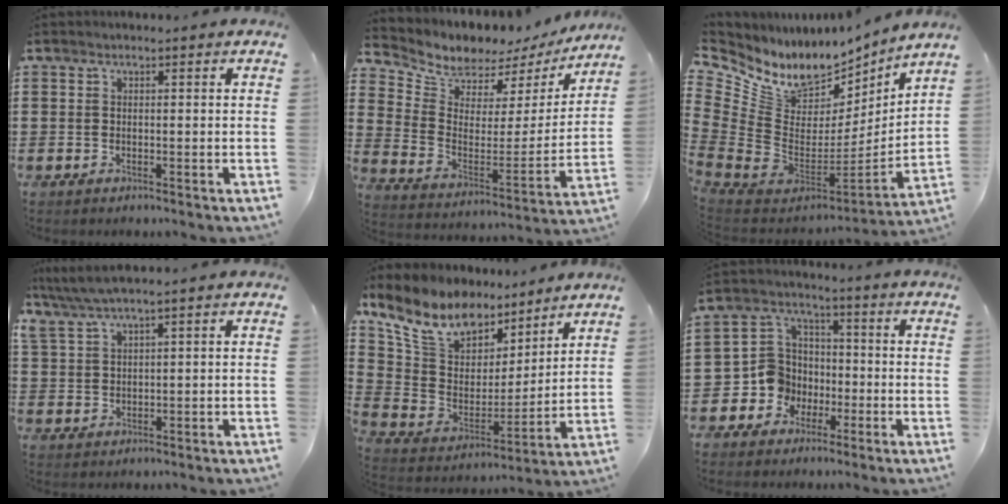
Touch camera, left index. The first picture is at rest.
{"total": 5.6, "force": [5.2, 2.2, 0.1], "torque": [-0.040, -0.042, 0.089]}
{"total": 10.1, "force": [6.8, 6.2, 4.2], "torque": [-0.122, -0.072, 0.119]}
{"total": 2.8, "force": [2.1, 0.2, 2.0], "torque": [-0.045, -0.002, 0.036]}
{"total": 10.6, "force": [8.9, 4.8, 3.3], "torque": [-0.118, -0.051, 0.163]}
{"total": 7.5, "force": [-2.1, 7.0, 1.7], "torque": [-0.089, 0.002, -0.045]}